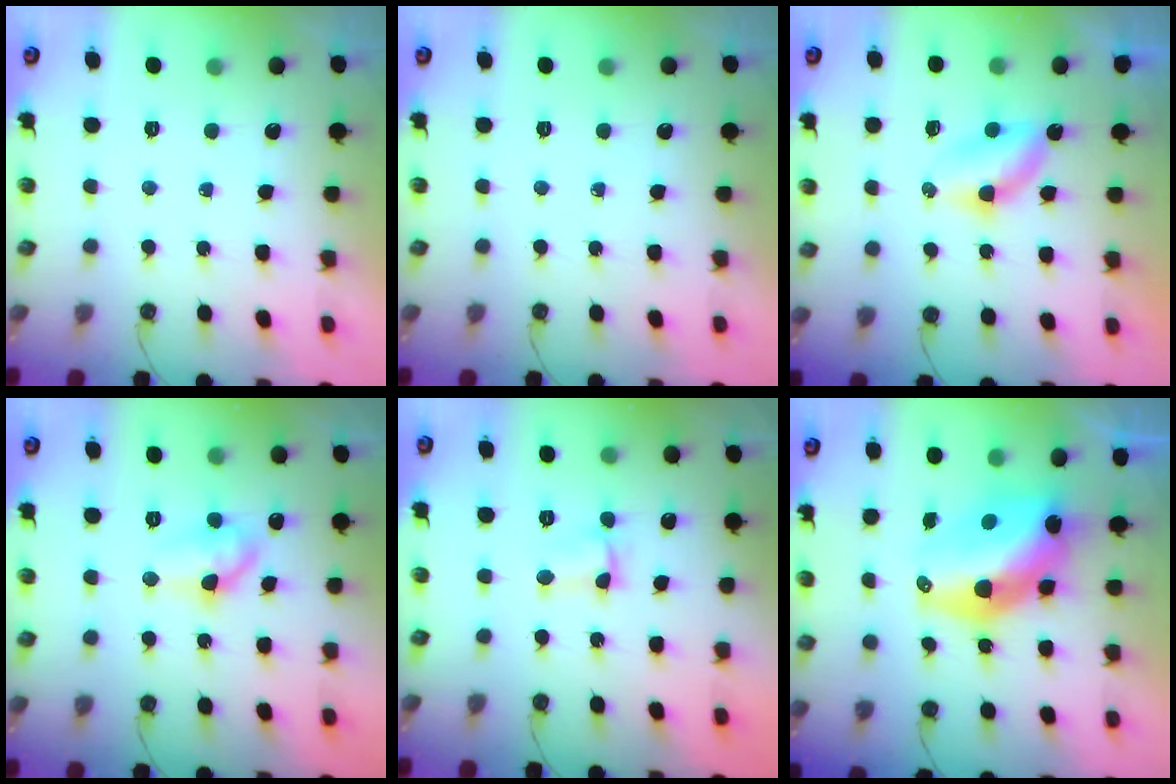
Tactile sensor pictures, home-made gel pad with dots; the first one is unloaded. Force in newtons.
{"total": 0.0}
{"total": 4.6, "press": 4.6, "slide": 0.5}
{"total": 9.0, "press": 9.0, "slide": 0.8}
{"total": 2.1, "press": 2.0, "slide": 0.5}
{"total": 15.0, "press": 14.4, "slide": 4.4}